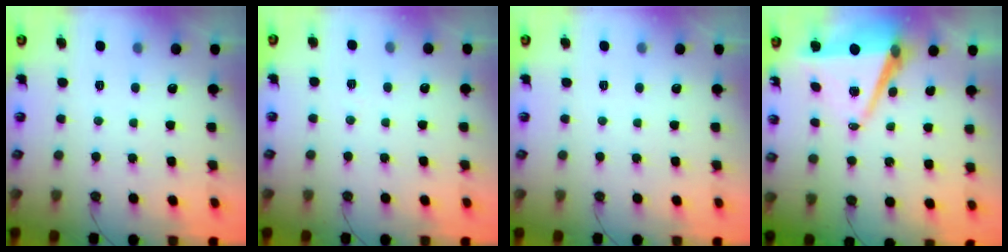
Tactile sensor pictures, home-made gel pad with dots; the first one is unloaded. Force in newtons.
{"total": 3.1, "press": 2.2, "slide": 2.1}
{"total": 0.0}
{"total": 9.2, "press": 8.2, "slide": 4.1}